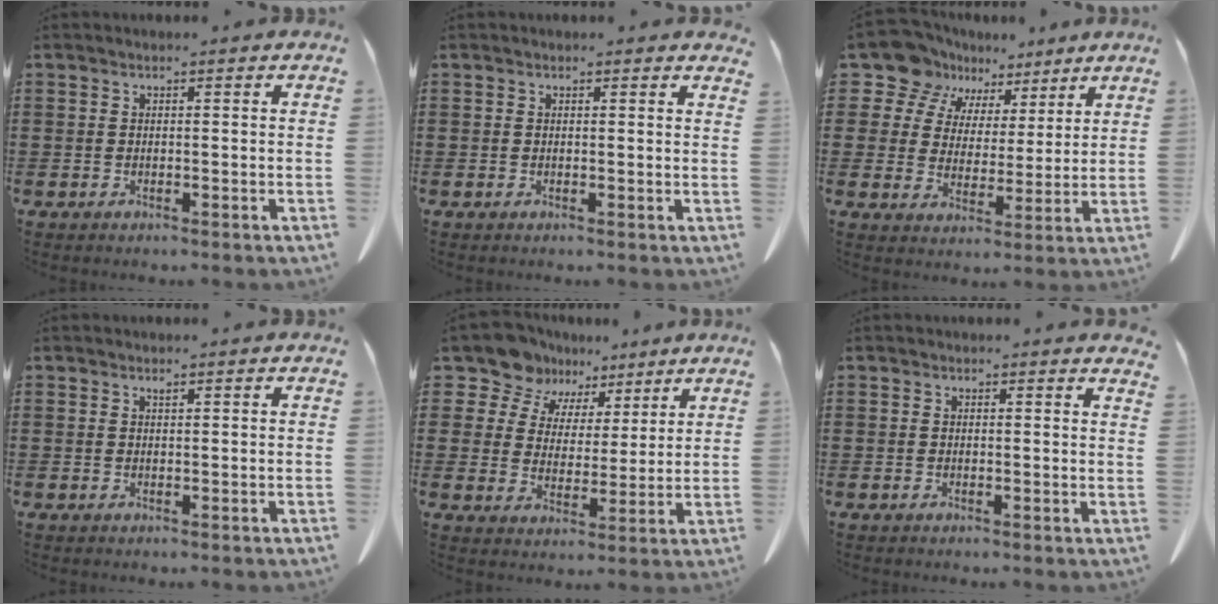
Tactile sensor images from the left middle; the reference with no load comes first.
{"total": 0.8, "force": [0.7, 0.0, 0.4], "torque": [-0.008, -0.001, 0.013]}
{"total": 10.5, "force": [8.1, 6.4, 2.3], "torque": [-0.111, -0.034, 0.154]}
{"total": 0.6, "force": [0.5, 0.1, 0.4], "torque": [-0.010, -0.001, 0.010]}
{"total": 9.8, "force": [8.2, 5.1, 1.5], "torque": [-0.077, -0.035, 0.158]}
{"total": 1.1, "force": [1.1, -0.1, 0.4], "torque": [-0.009, -0.001, 0.020]}